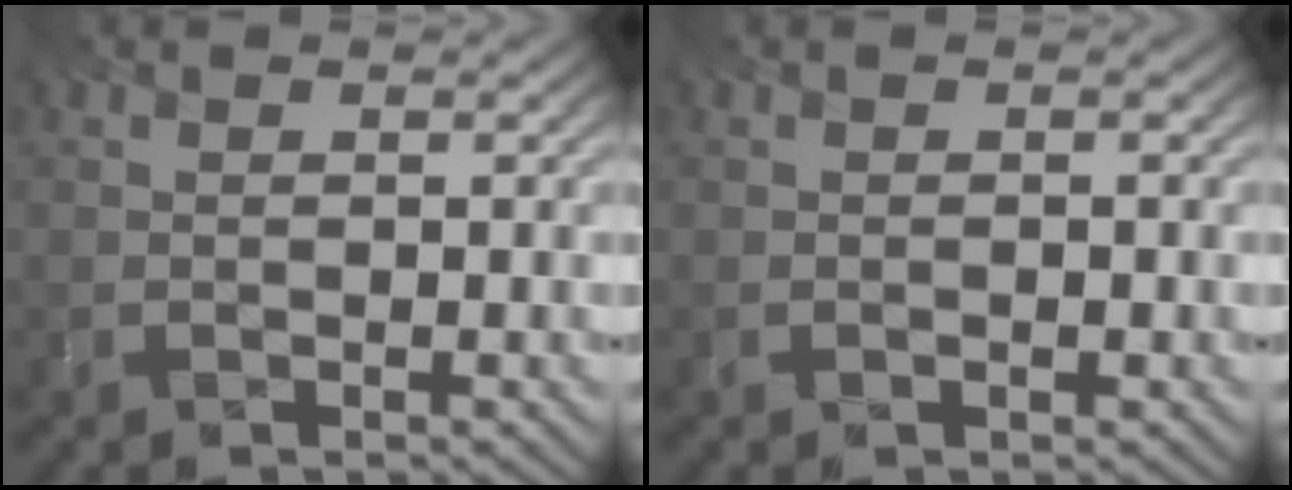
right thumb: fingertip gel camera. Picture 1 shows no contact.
{"total": 0.6, "force": [-0.2, 0.2, 0.5], "torque": [-0.006, -0.003, -0.001]}